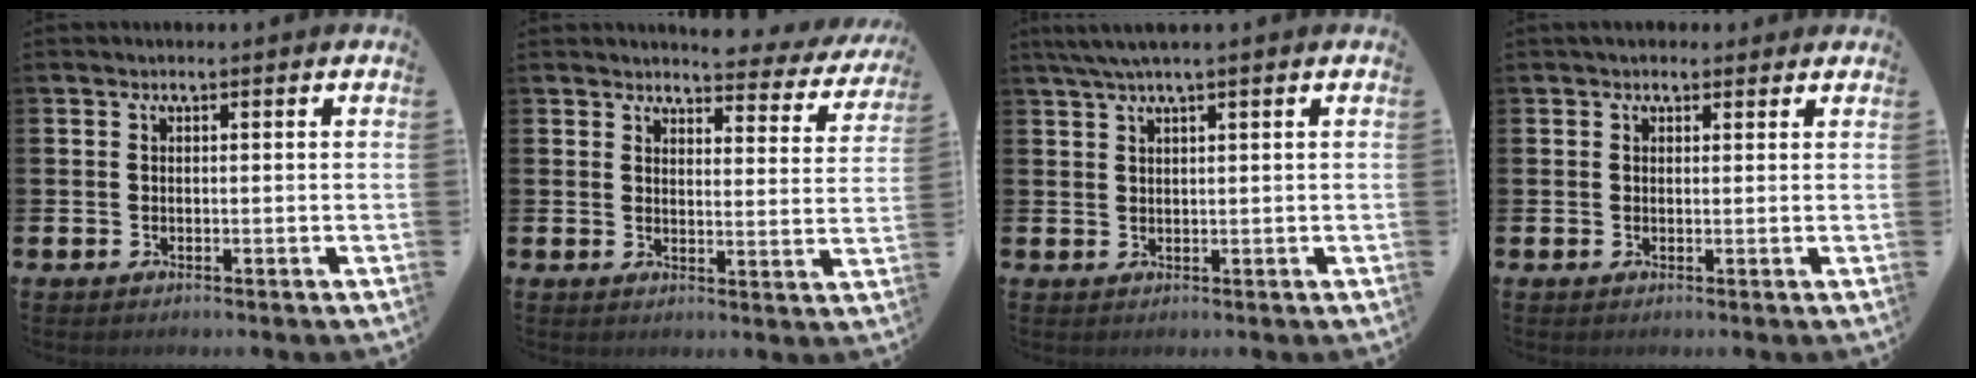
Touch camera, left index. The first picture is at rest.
{"total": 3.9, "force": [3.8, 0.7, 0.4], "torque": [-0.008, -0.030, 0.061]}
{"total": 2.9, "force": [2.2, -0.1, 1.9], "torque": [-0.043, 0.002, 0.040]}
{"total": 1.6, "force": [1.3, 0.9, 0.3], "torque": [0.004, 0.002, 0.022]}